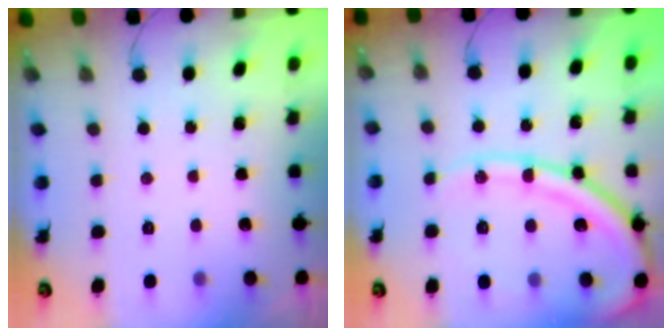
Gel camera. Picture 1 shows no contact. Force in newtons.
{"total": 15.7, "press": 15.5, "slide": 2.3}